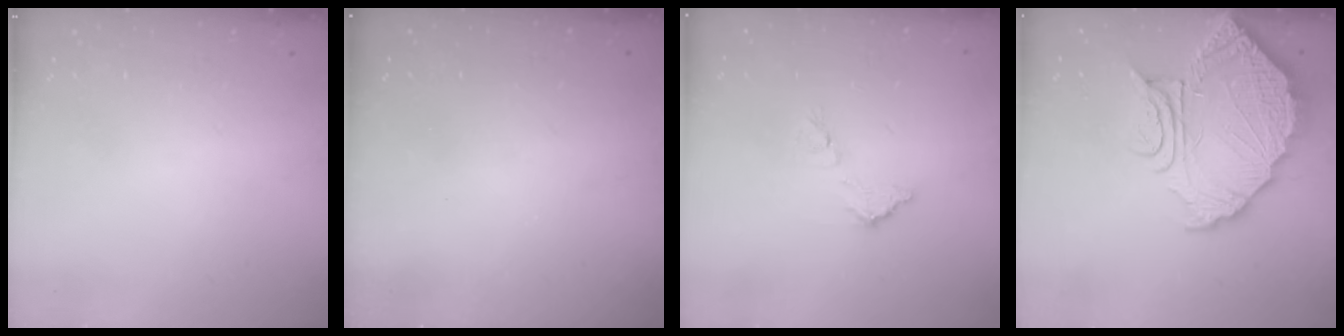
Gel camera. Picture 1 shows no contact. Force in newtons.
{"total": 3.0, "press": 3.0, "slide": 0.3}
{"total": 8.9, "press": 8.9, "slide": 0.3}
{"total": 16.9, "press": 16.8, "slide": 1.5}